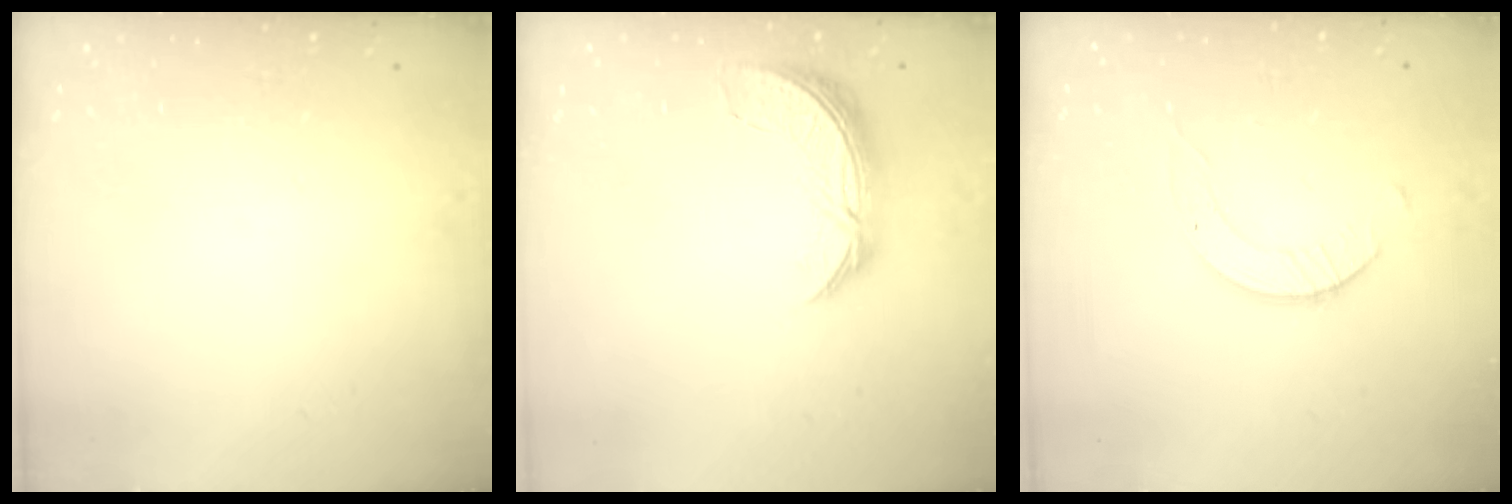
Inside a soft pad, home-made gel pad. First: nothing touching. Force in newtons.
{"total": 7.8, "press": 7.8, "slide": 0.5}
{"total": 2.4, "press": 2.4, "slide": 0.3}